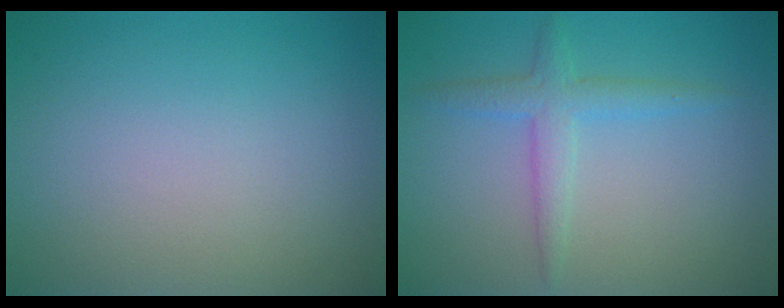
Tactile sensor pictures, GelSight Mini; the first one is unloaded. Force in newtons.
{"total": 2.5, "press": 2.5, "slide": 0.1}